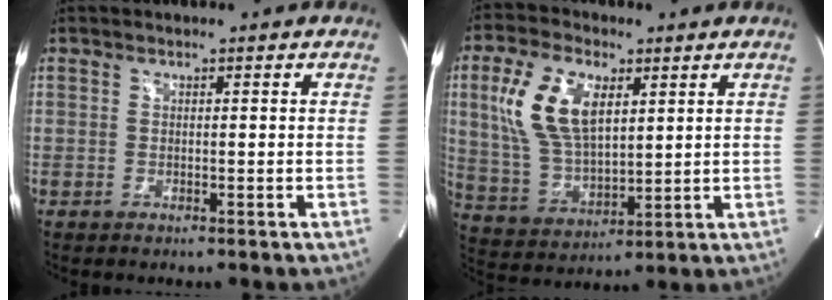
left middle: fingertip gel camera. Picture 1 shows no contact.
{"total": 12.9, "force": [4.2, 6.2, 10.5], "torque": [-0.229, 0.016, 0.087]}